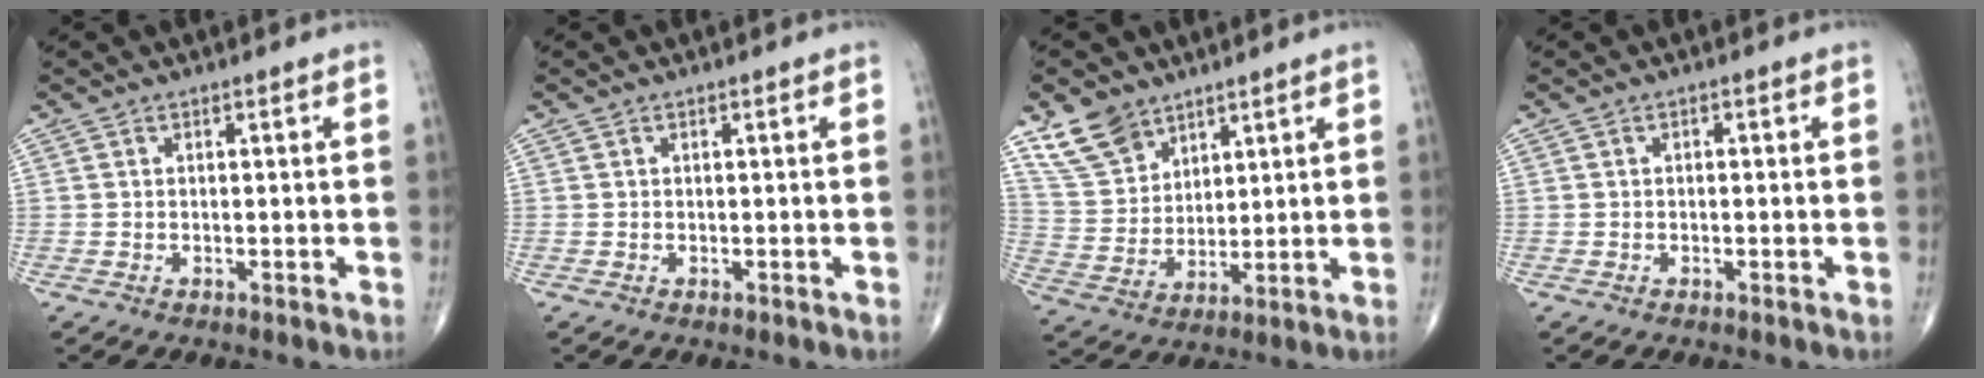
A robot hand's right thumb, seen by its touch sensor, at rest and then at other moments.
{"total": 0.0}
{"total": 9.7, "force": [6.8, 6.0, 3.4], "torque": [-0.049, -0.028, 0.144]}
{"total": 0.5, "force": [-0.1, 0.3, 0.4], "torque": [-0.002, 0.000, -0.004]}